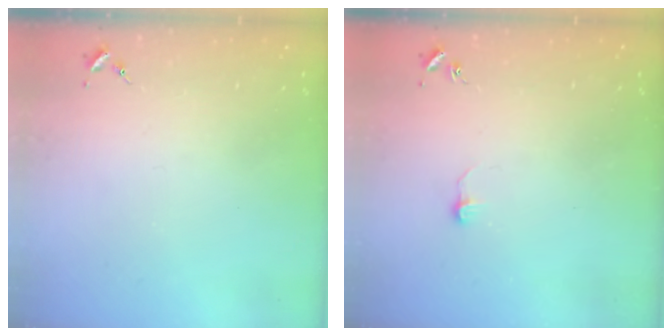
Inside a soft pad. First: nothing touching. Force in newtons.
{"total": 4.2, "press": 4.2, "slide": 0.5}